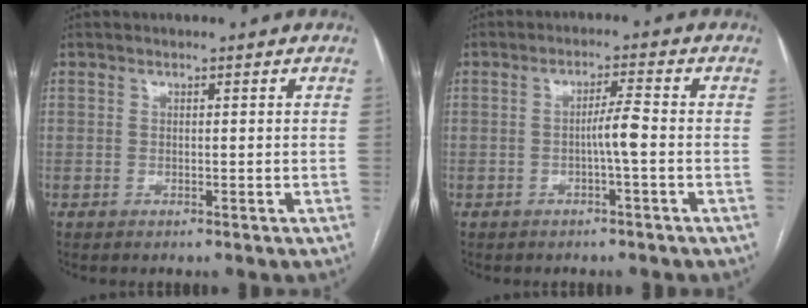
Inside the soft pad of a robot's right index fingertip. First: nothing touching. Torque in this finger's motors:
{"motor_torque": [0.66, -0.03, 0.27, 0.08]}